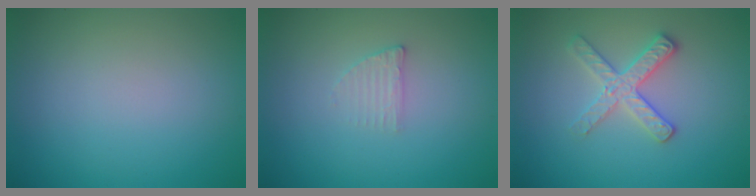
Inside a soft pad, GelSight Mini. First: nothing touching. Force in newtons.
{"total": 1.2, "press": 1.2, "slide": 0.3}
{"total": 2.7, "press": 2.6, "slide": 0.9}